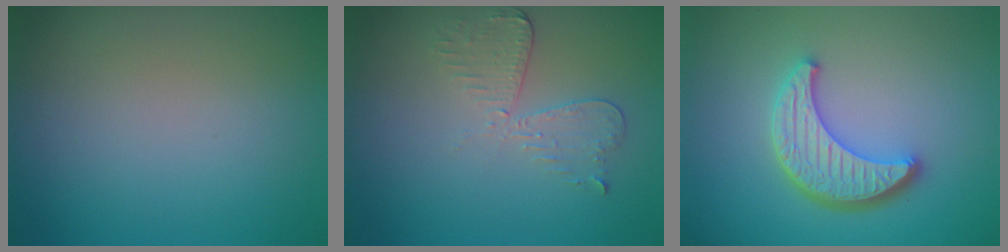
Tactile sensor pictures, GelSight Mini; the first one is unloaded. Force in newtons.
{"total": 3.0, "press": 2.6, "slide": 1.5}
{"total": 4.5, "press": 3.7, "slide": 2.6}